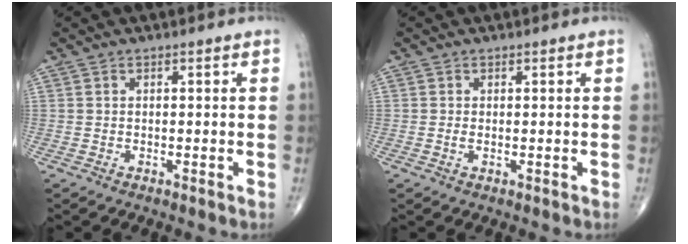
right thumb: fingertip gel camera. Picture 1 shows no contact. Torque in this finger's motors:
{"motor_torque": [-0.19, 0.02, 0.13, 0.15, 0.03]}